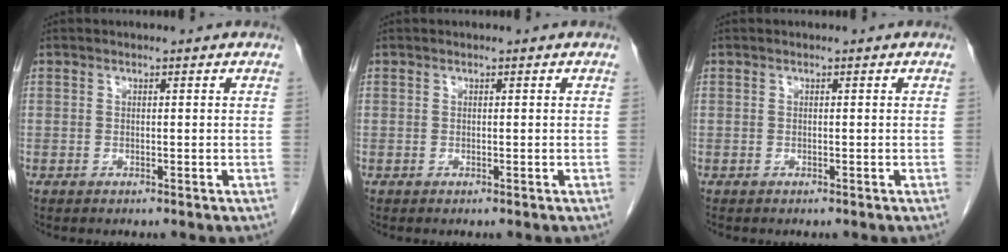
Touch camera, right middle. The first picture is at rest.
{"total": 0.0}
{"total": 0.0}